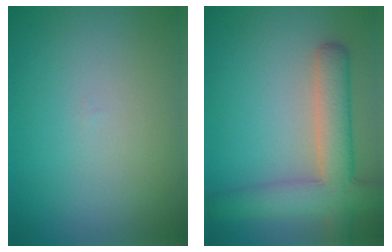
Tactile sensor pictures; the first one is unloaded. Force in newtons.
{"total": 6.1, "press": 6.1, "slide": 0.5}